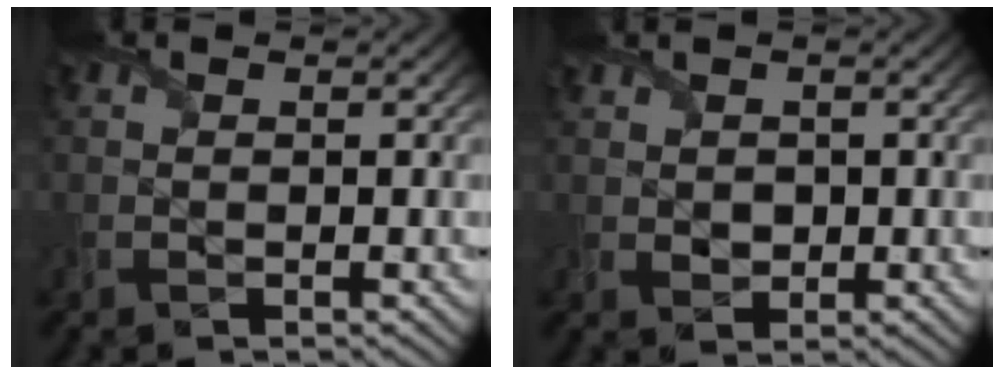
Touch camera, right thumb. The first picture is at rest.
{"total": 1.9, "force": [0.6, 1.6, 0.7], "torque": [-0.022, -0.005, 0.010]}